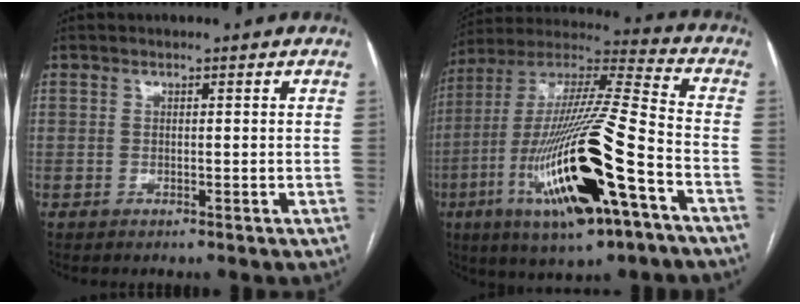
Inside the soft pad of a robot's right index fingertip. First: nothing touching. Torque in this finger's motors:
{"motor_torque": [2.14, 0.00, 0.79, 0.21]}